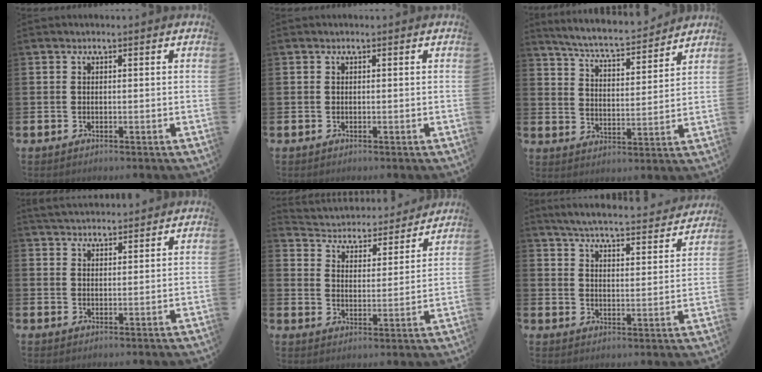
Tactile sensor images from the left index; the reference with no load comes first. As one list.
[{"total": 0.0}, {"total": 6.2, "force": [6.0, 0.5, 1.7], "torque": [-0.060, -0.043, 0.102]}, {"total": 3.7, "force": [3.7, 0.6, 0.3], "torque": [-0.014, -0.015, 0.069]}, {"total": 4.1, "force": [3.9, 1.4, 0.3], "torque": [-0.036, -0.036, 0.059]}, {"total": 5.6, "force": [5.5, 0.3, 1.4], "torque": [-0.044, -0.043, 0.092]}]